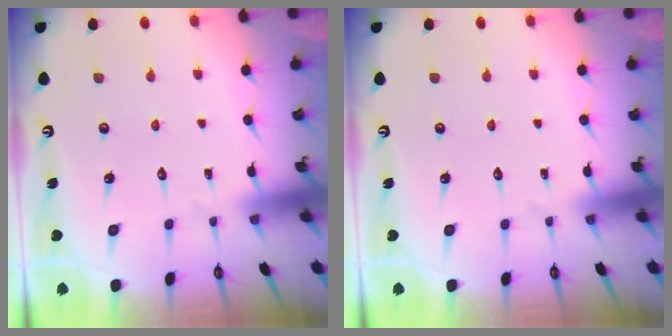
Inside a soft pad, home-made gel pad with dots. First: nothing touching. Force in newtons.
{"total": 0.0}